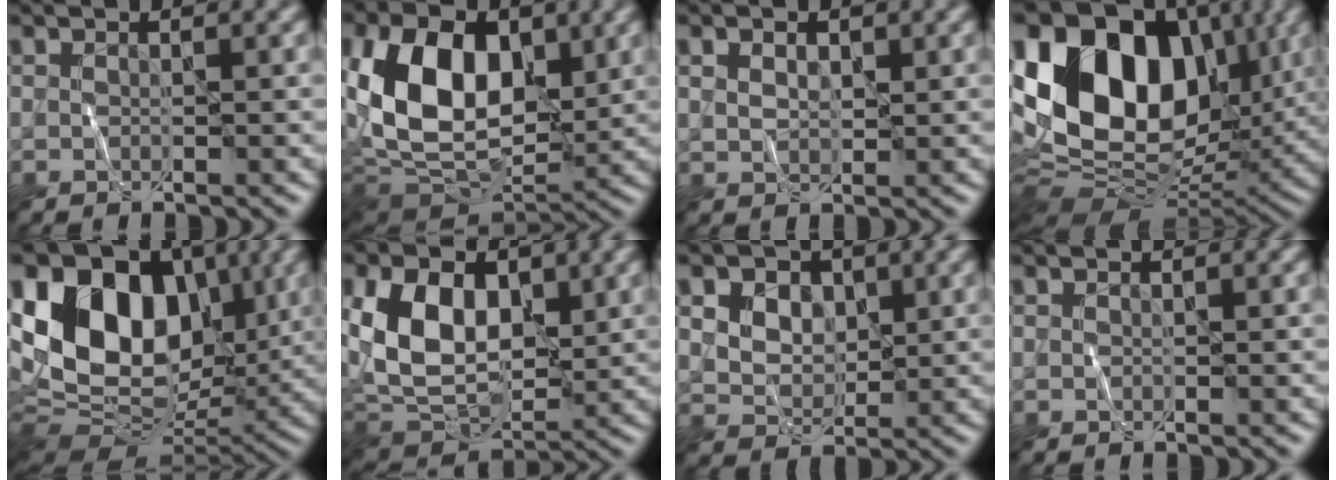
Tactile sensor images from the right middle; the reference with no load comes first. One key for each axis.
{"total": 12.6, "fx": 1.9, "fy": 8.5, "fz": 9.0, "tx": -0.168, "ty": -0.001, "tz": 0.028}
{"total": 1.9, "fx": 0.9, "fy": 1.2, "fz": 1.2, "tx": -0.020, "ty": 0.004, "tz": 0.015}
{"total": 19.2, "fx": 4.1, "fy": 13.2, "fz": 13.3, "tx": -0.242, "ty": 0.017, "tz": 0.073}
{"total": 16.0, "fx": 4.2, "fy": 10.9, "fz": 11.0, "tx": -0.183, "ty": 0.031, "tz": 0.063}
{"total": 10.6, "fx": 1.9, "fy": 7.0, "fz": 7.7, "tx": -0.166, "ty": -0.003, "tz": 0.030}
{"total": 7.9, "fx": 3.5, "fy": 5.7, "fz": 4.2, "tx": -0.079, "ty": 0.024, "tz": 0.046}
{"total": 0.0}